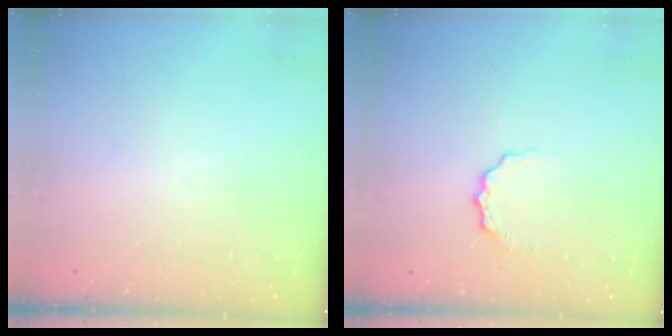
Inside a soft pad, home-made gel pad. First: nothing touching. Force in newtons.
{"total": 5.2, "press": 5.2, "slide": 0.4}